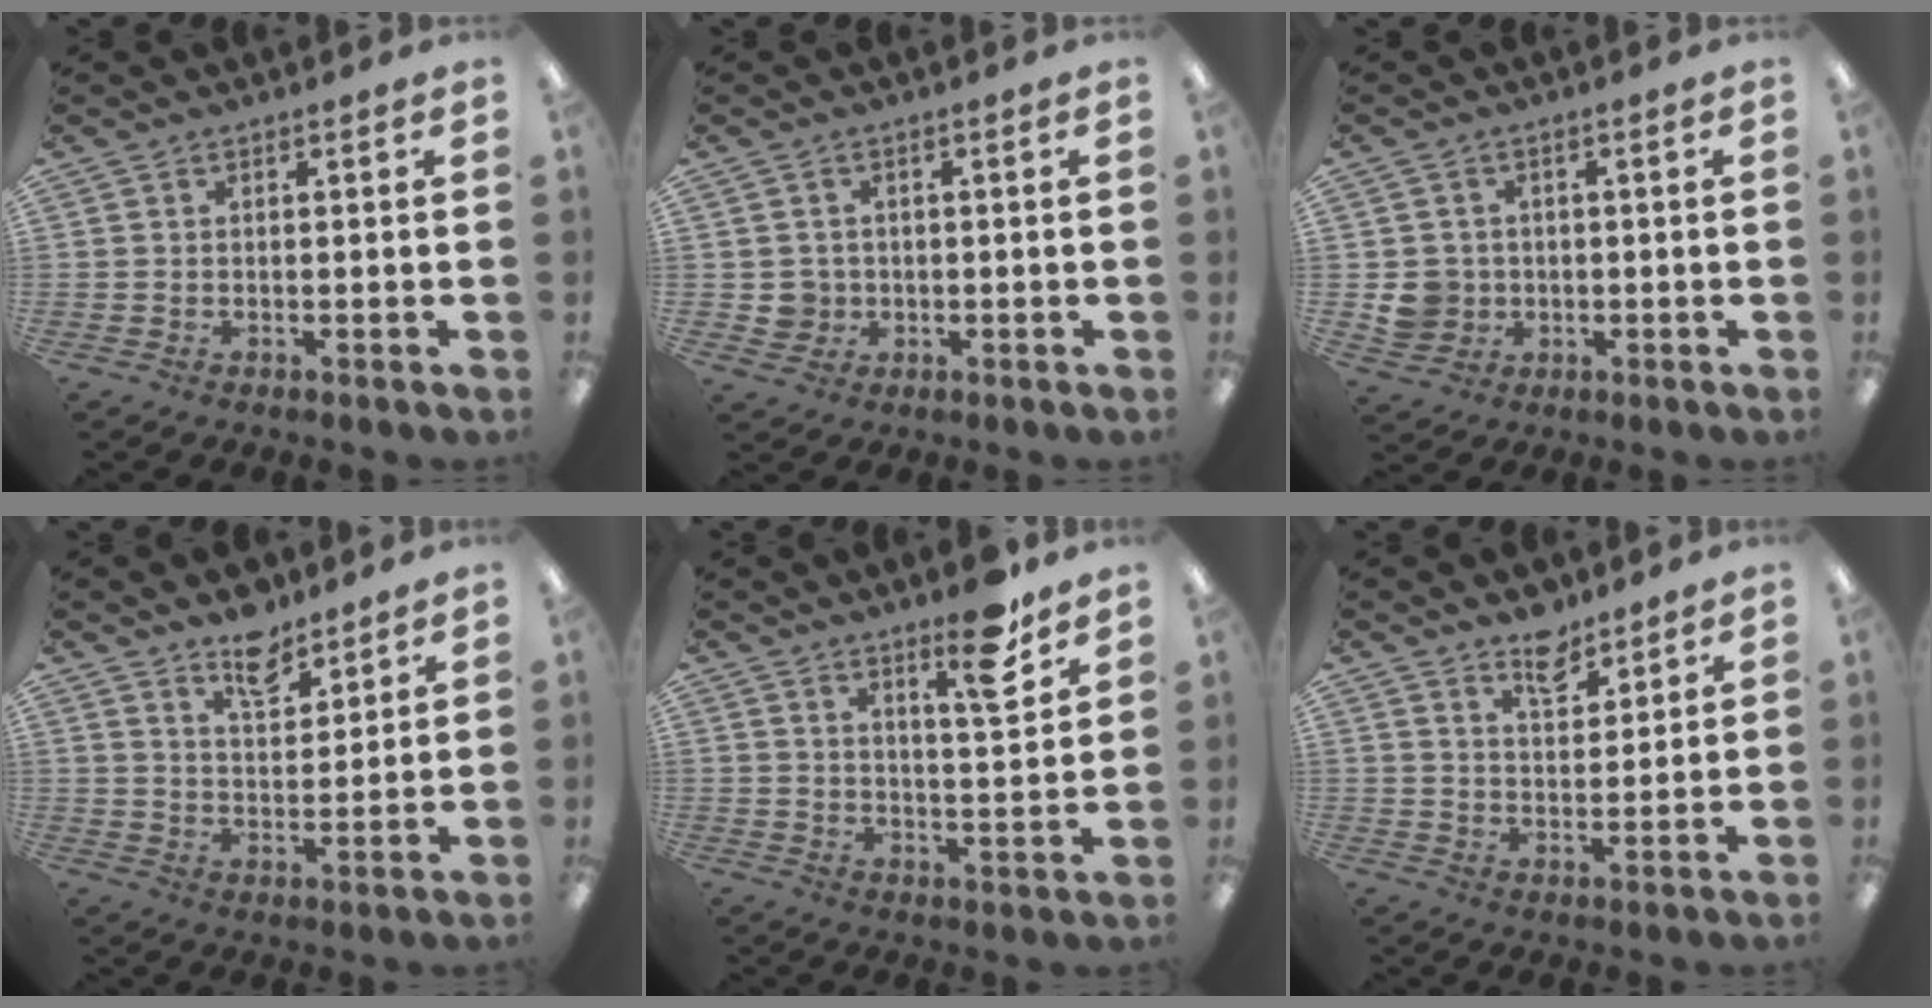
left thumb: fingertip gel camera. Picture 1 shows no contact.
{"total": 3.5, "force": [0.1, 3.5, 0.4], "torque": [-0.006, 0.003, 0.002]}
{"total": 5.6, "force": [-0.1, 5.4, 1.3], "torque": [-0.025, 0.007, 0.002]}
{"total": 8.4, "force": [6.9, 3.7, 3.2], "torque": [-0.035, -0.044, 0.120]}
{"total": 10.7, "force": [7.5, 2.0, 7.3], "torque": [-0.104, -0.045, 0.118]}
{"total": 7.2, "force": [5.8, 3.4, 2.6], "torque": [-0.027, -0.035, 0.102]}